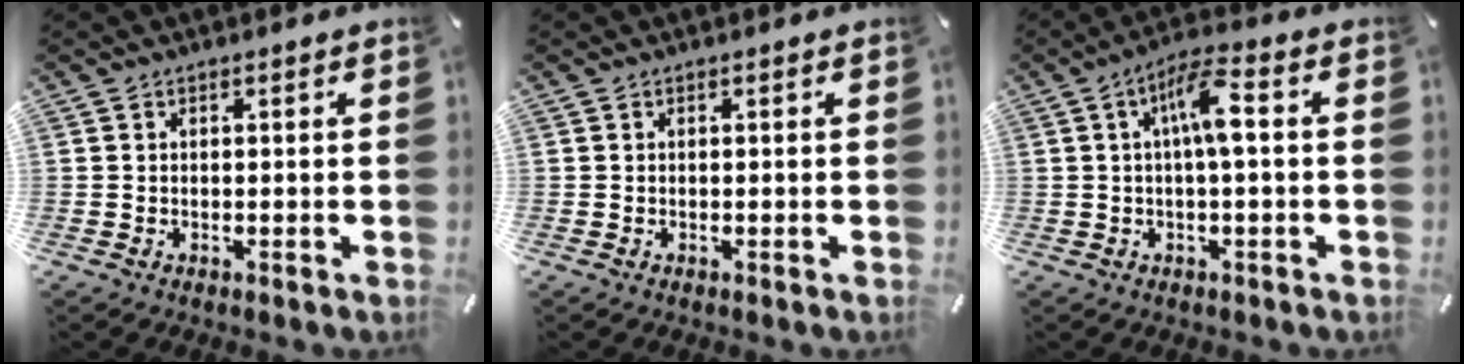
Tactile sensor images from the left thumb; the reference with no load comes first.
{"total": 0.0}
{"total": 8.5, "force": [1.0, 2.2, 8.2], "torque": [-0.152, 0.006, 0.012]}